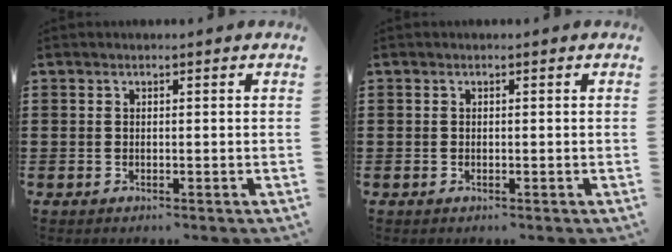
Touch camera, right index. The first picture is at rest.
{"total": 0.0}